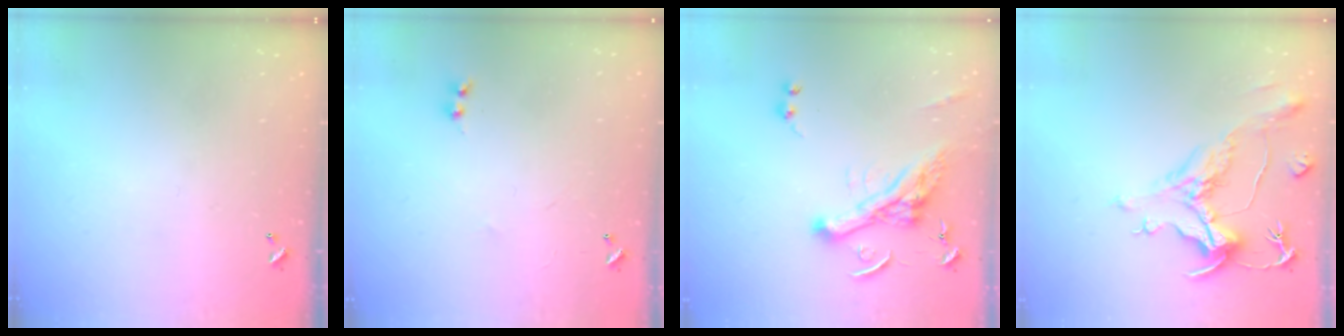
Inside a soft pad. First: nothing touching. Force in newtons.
{"total": 2.0, "press": 2.0, "slide": 0.5}
{"total": 6.7, "press": 6.5, "slide": 1.6}
{"total": 1.6, "press": 0.0, "slide": 1.6}